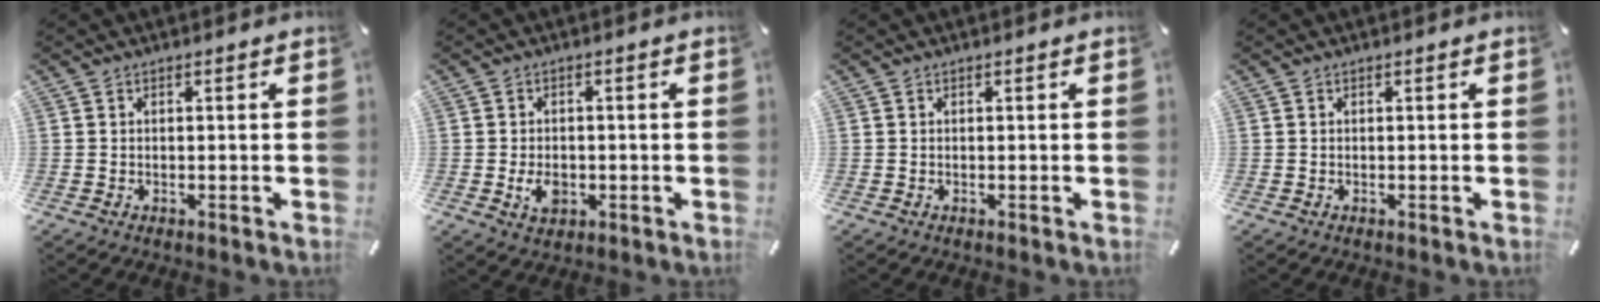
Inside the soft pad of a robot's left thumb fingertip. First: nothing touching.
{"total": 4.4, "force": [-1.1, 3.1, 3.0], "torque": [-0.057, -0.002, -0.021]}
{"total": 0.0}
{"total": 0.0}